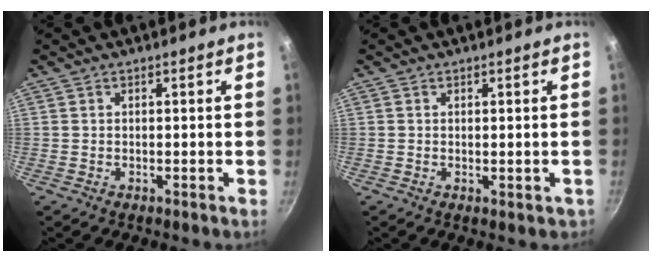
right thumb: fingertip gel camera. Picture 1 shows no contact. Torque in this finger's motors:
{"motor_torque": [-0.11, 0.10, -0.21, 0.01, 0.00]}